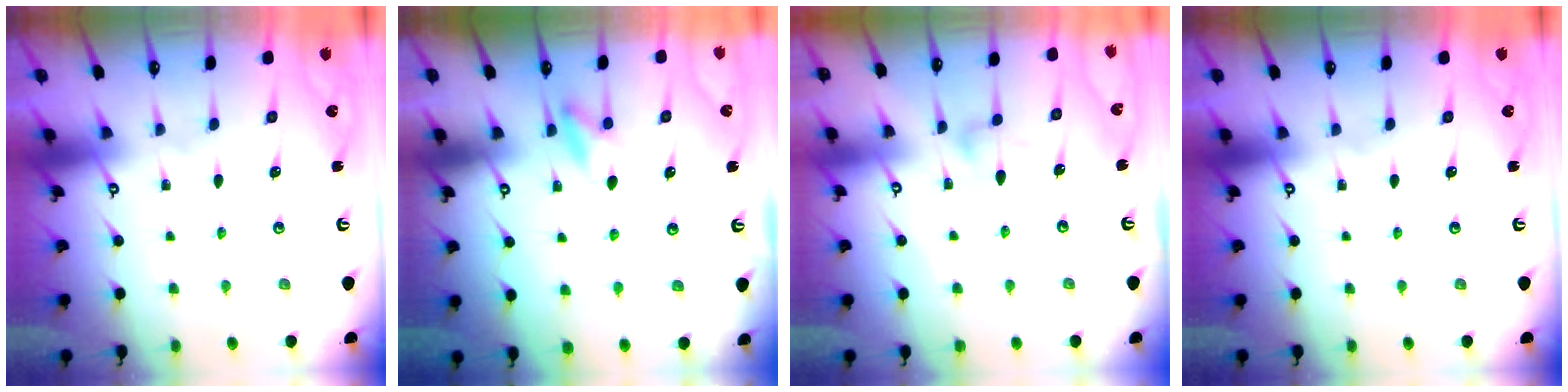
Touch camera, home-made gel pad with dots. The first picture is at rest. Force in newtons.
{"total": 5.8, "press": 5.7, "slide": 1.3}
{"total": 6.8, "press": 6.8, "slide": 0.3}
{"total": 0.0}